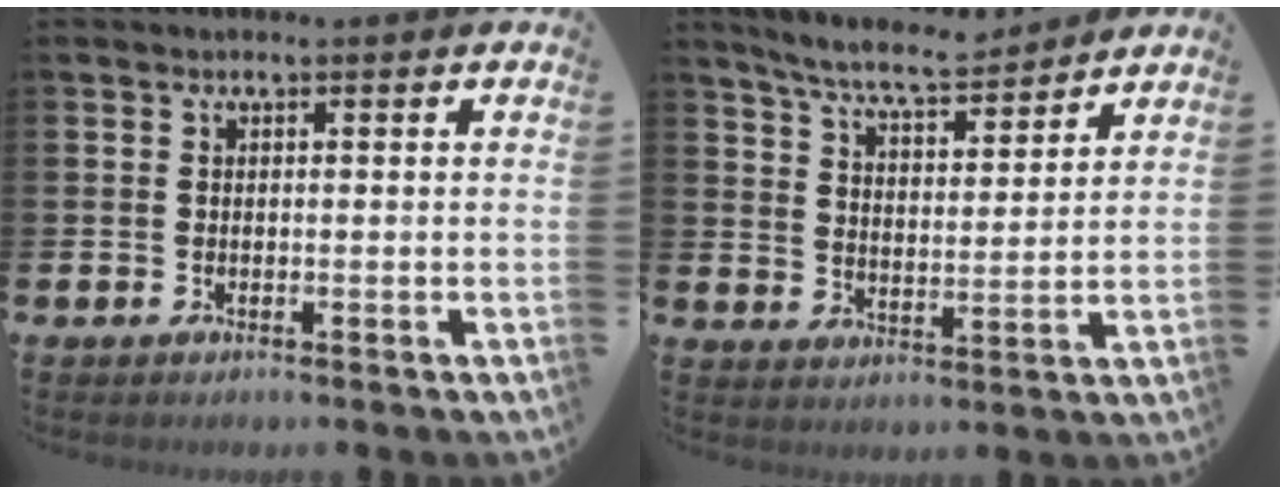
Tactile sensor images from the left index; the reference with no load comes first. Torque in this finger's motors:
{"motor_torque": [0.96, -1.17, 0.36, 0.04]}